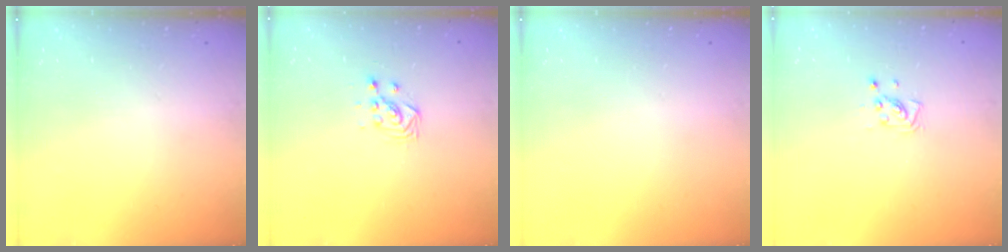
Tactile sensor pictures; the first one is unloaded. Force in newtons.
{"total": 3.6, "press": 3.6, "slide": 0.4}
{"total": 0.0}
{"total": 4.6, "press": 4.4, "slide": 1.4}